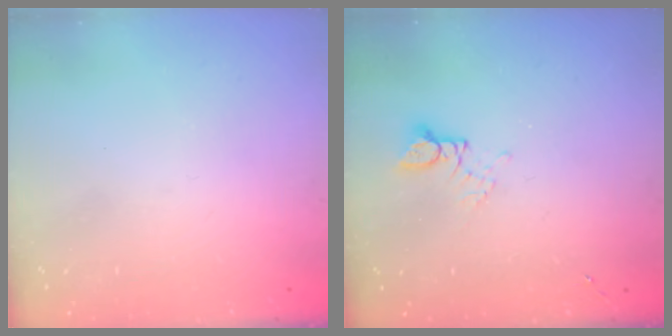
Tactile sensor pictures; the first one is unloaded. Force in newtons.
{"total": 2.7, "press": 2.6, "slide": 0.2}